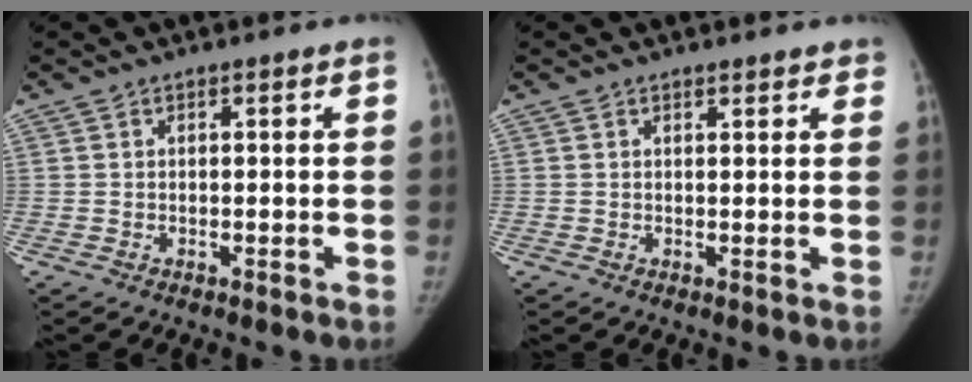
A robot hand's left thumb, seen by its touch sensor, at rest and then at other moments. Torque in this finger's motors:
{"motor_torque": [-0.14, -0.07, -0.08, 0.10, -0.02]}